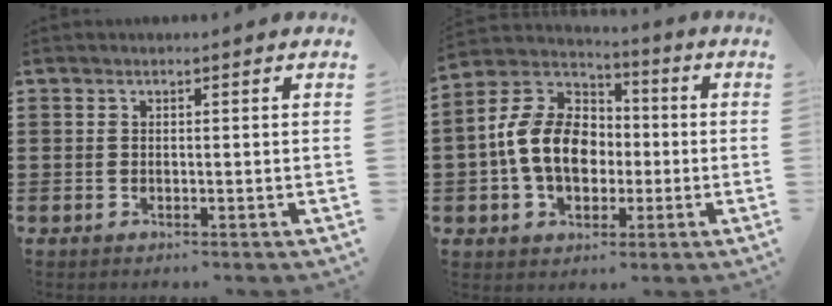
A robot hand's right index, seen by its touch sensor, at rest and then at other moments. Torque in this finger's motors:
{"motor_torque": [1.44, 0.70, 1.05, 0.21]}